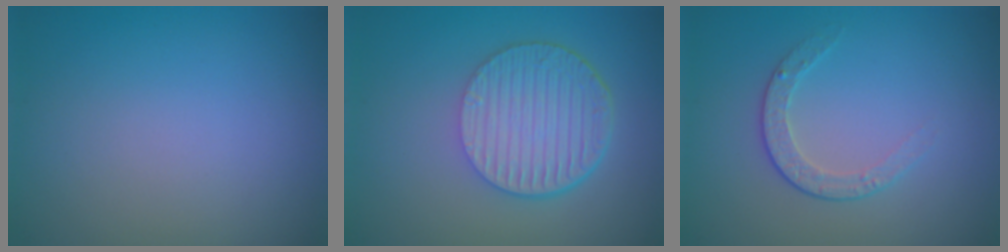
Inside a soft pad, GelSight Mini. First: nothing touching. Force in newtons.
{"total": 6.5, "press": 4.3, "slide": 4.8}
{"total": 2.1, "press": 1.4, "slide": 1.5}